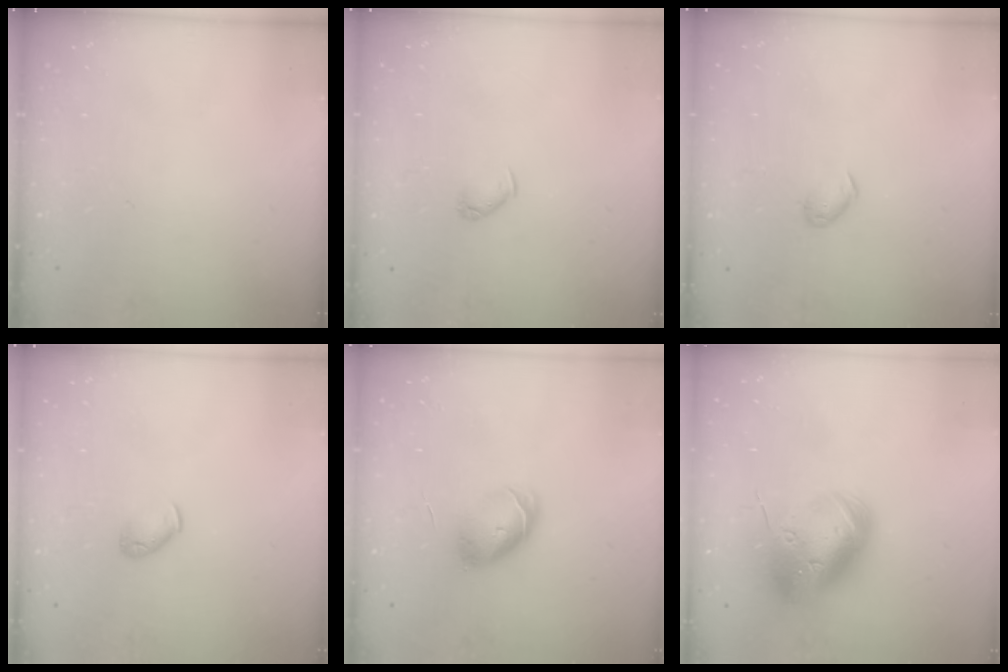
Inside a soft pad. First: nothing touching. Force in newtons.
{"total": 3.8, "press": 3.7, "slide": 0.8}
{"total": 5.4, "press": 5.4, "slide": 0.7}
{"total": 6.2, "press": 6.0, "slide": 1.3}
{"total": 6.9, "press": 6.9, "slide": 0.2}
{"total": 22.4, "press": 22.2, "slide": 3.4}